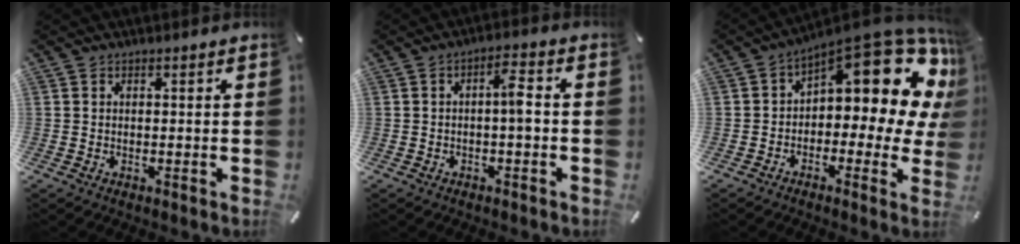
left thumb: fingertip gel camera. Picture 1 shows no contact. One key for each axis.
{"total": 5.4, "fx": -0.6, "fy": 1.8, "fz": 5.0, "tx": -0.081, "ty": 0.013, "tz": -0.015}
{"total": 15.8, "fx": 8.3, "fy": 6.6, "fz": 11.7, "tx": -0.140, "ty": -0.082, "tz": 0.129}